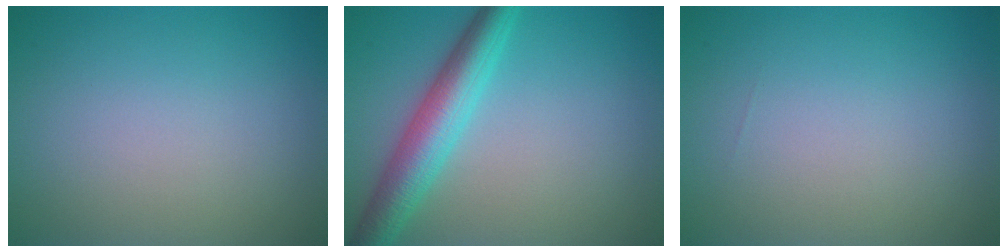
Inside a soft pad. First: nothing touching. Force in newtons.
{"total": 5.4, "press": 5.4, "slide": 0.1}
{"total": 0.0}